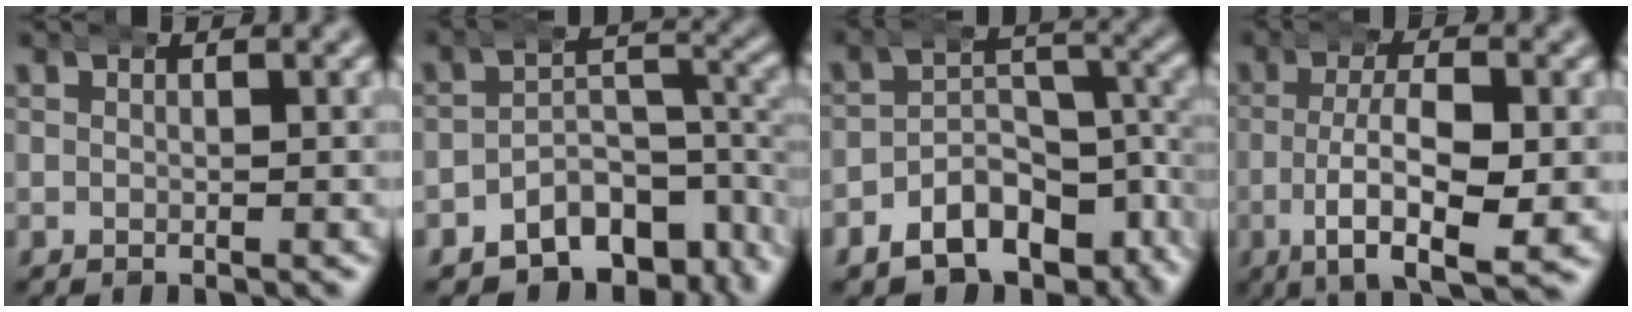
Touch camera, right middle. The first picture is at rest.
{"total": 10.3, "force": [-6.6, 6.1, 5.0], "torque": [-0.060, -0.024, -0.098]}
{"total": 11.9, "force": [-8.3, 7.1, 4.7], "torque": [-0.052, -0.020, -0.135]}
{"total": 7.7, "force": [-3.2, 2.6, 6.4], "torque": [-0.112, -0.020, -0.041]}